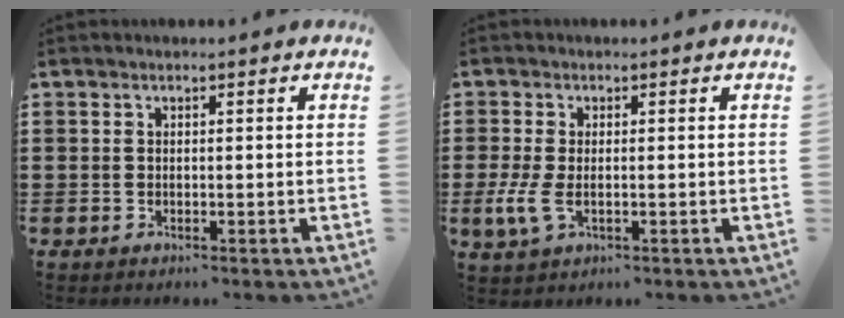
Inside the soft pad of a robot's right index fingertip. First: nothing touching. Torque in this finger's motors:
{"motor_torque": [1.72, 0.42, 0.60, 0.13]}